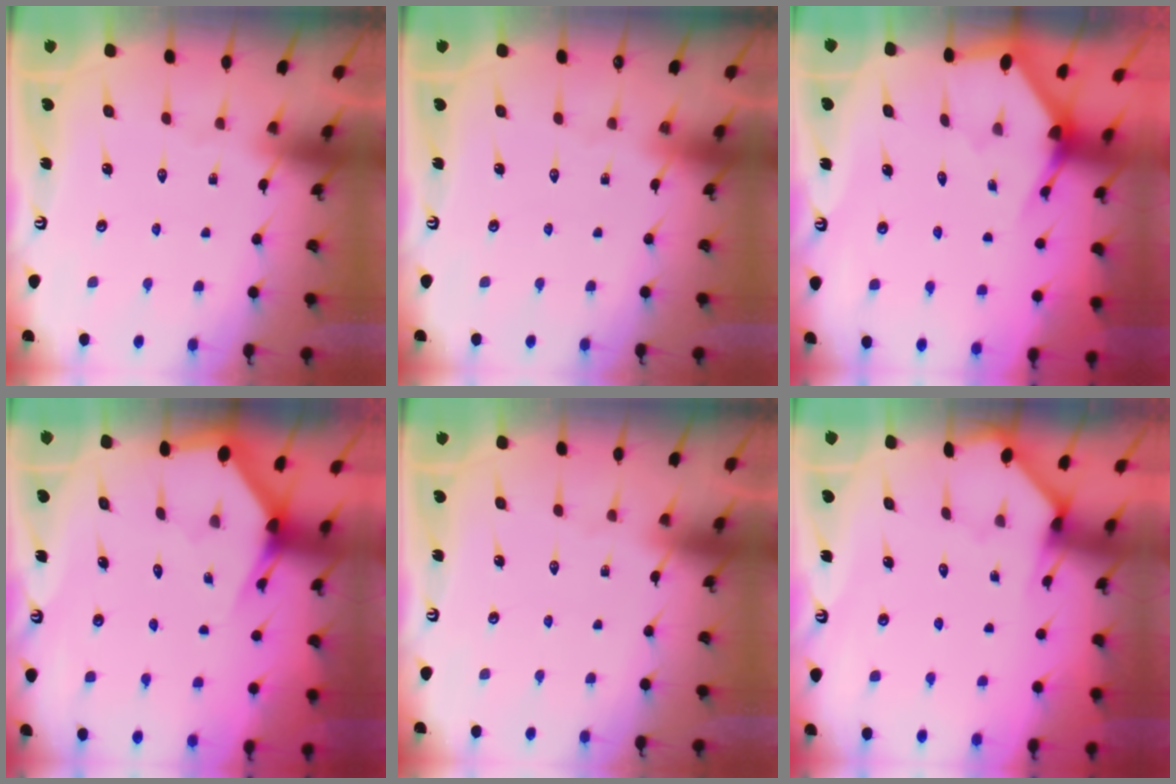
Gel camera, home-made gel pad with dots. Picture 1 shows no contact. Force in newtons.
{"total": 0.0}
{"total": 2.9, "press": 2.9, "slide": 0.2}
{"total": 3.0, "press": 3.0, "slide": 0.0}
{"total": 0.0}
{"total": 2.0, "press": 2.0, "slide": 0.2}